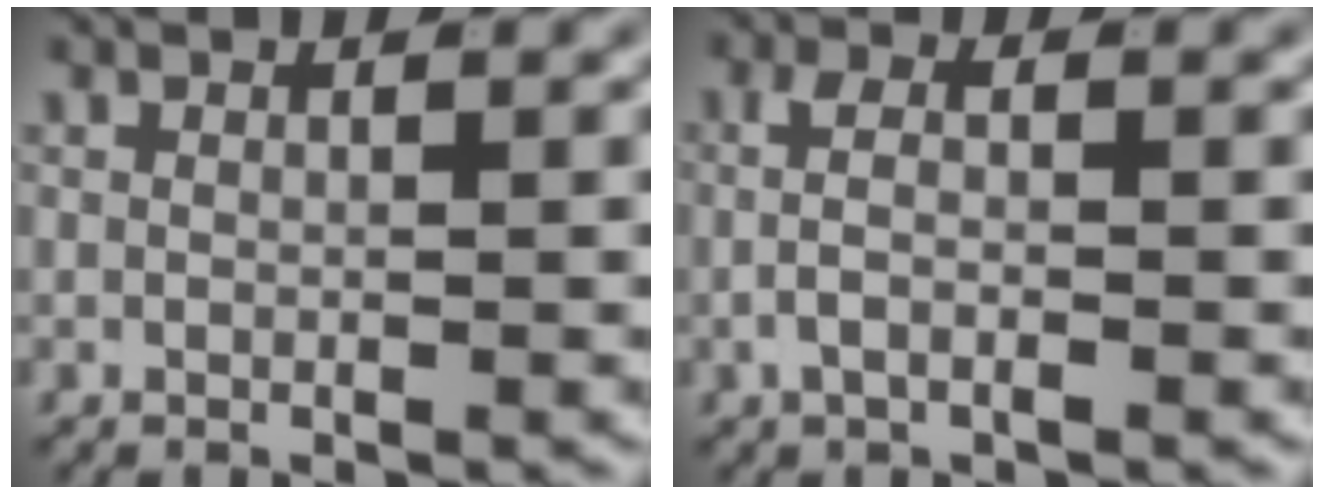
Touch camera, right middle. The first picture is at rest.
{"total": 3.0, "force": [-0.7, 1.2, 2.7], "torque": [-0.051, -0.004, -0.012]}